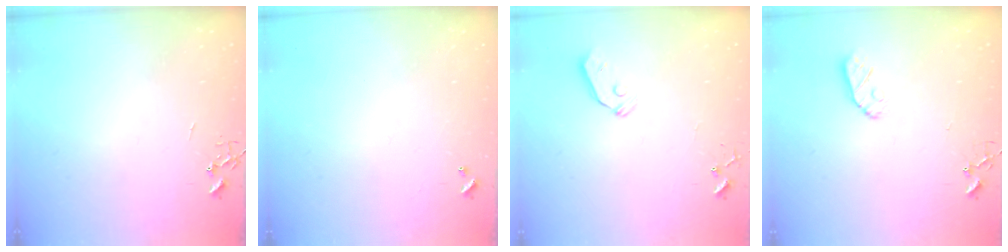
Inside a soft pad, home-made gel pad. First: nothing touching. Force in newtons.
{"total": 0.0}
{"total": 5.6, "press": 5.6, "slide": 0.7}
{"total": 7.2, "press": 7.2, "slide": 0.4}